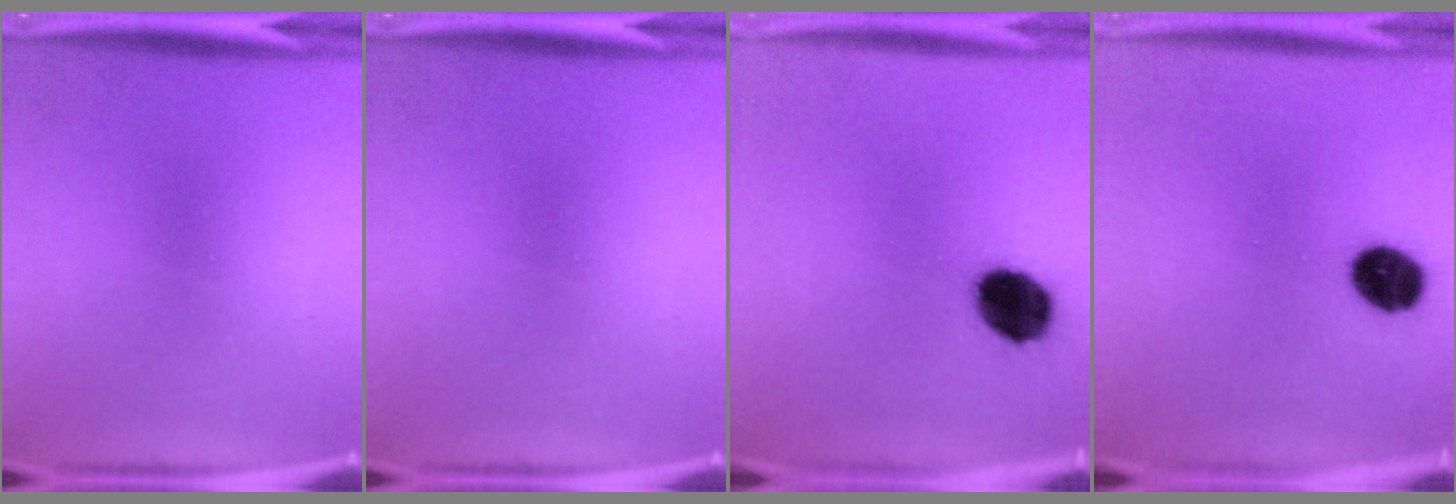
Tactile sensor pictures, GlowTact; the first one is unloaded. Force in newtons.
{"total": 0.0}
{"total": 12.4}
{"total": 9.4}